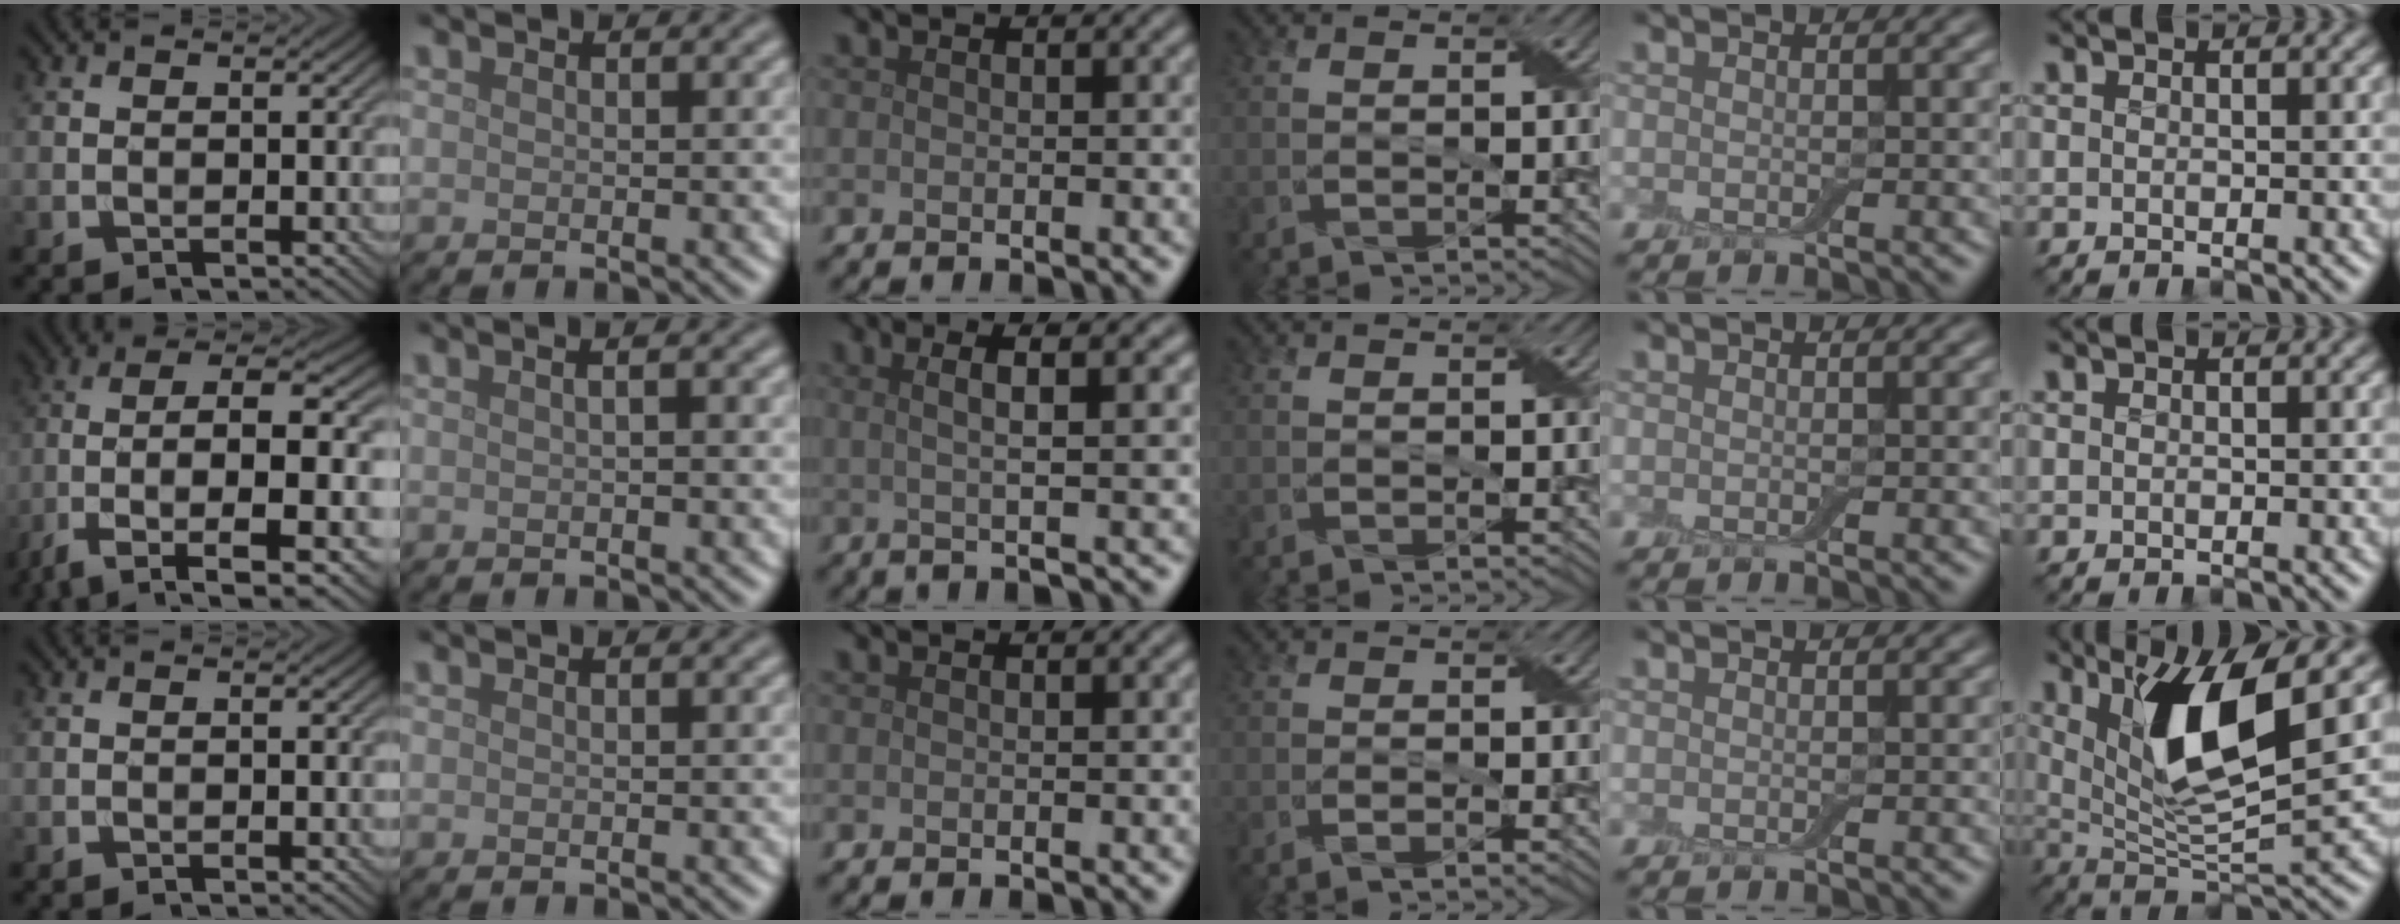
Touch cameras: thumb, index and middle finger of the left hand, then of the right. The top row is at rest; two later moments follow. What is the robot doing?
{"motion": "peel", "object": "bubble wrap"}